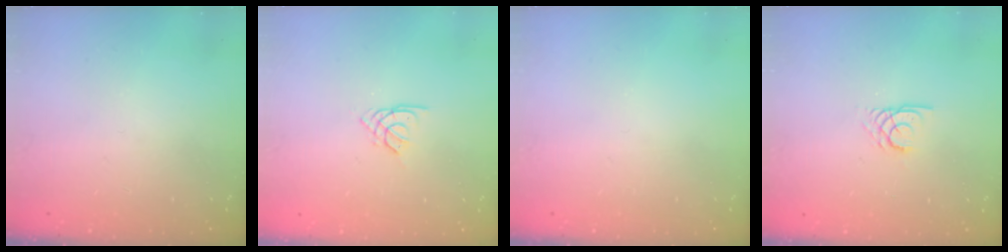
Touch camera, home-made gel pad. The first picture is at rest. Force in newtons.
{"total": 2.5, "press": 2.4, "slide": 0.5}
{"total": 0.0}
{"total": 2.7, "press": 2.7, "slide": 0.1}